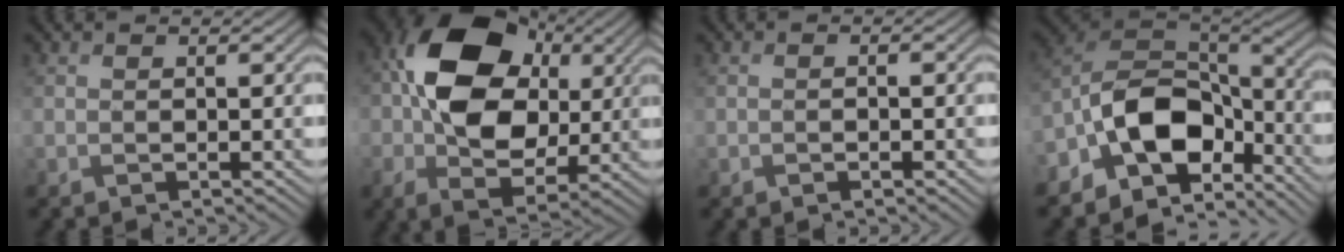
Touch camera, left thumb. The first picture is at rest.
{"total": 16.1, "force": [2.2, 11.4, 11.1], "torque": [-0.203, 0.016, 0.029]}
{"total": 1.2, "force": [-0.6, 0.4, 1.0], "torque": [-0.016, 0.000, -0.010]}
{"total": 13.8, "force": [-6.0, 8.8, 8.8], "torque": [-0.181, -0.006, -0.138]}